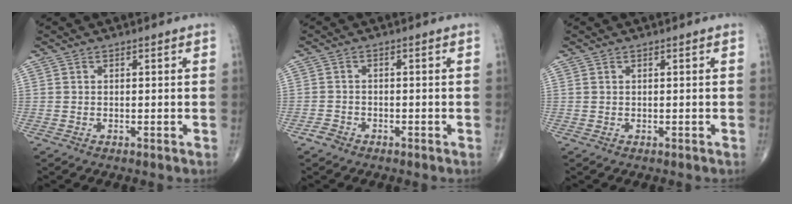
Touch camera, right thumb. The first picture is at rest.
{"total": 1.8, "force": [-1.3, 1.2, 0.3], "torque": [-0.007, 0.008, -0.026]}
{"total": 0.0}